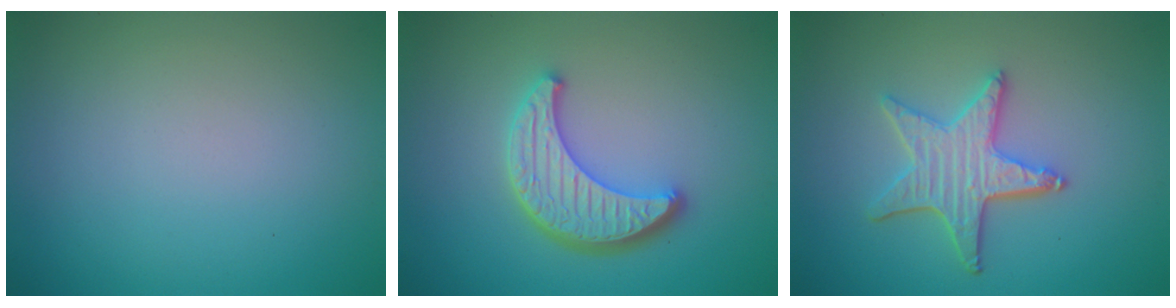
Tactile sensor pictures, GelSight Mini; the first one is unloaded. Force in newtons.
{"total": 4.5, "press": 3.8, "slide": 2.4}
{"total": 4.3, "press": 3.6, "slide": 2.2}